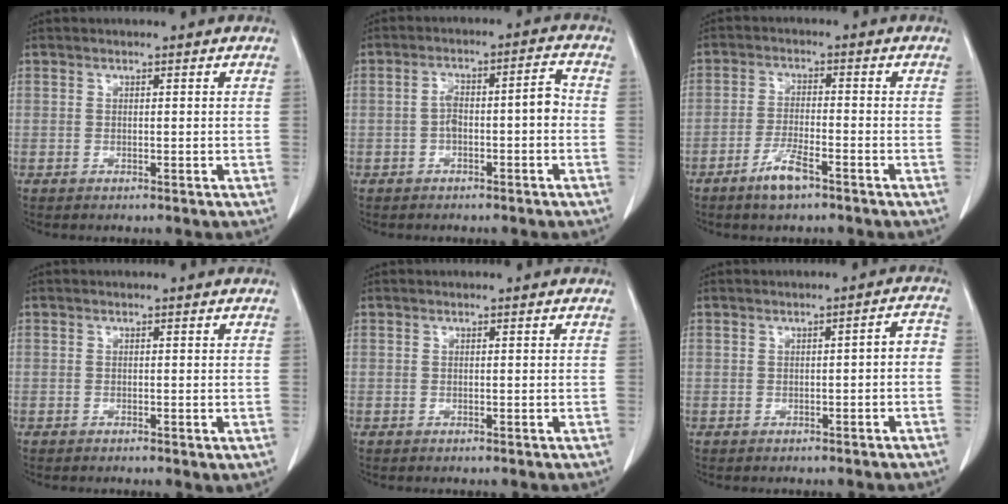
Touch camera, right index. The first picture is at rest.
{"total": 5.9, "force": [-1.1, 1.6, 5.5], "torque": [-0.094, 0.029, -0.017]}
{"total": 4.9, "force": [-3.3, 0.9, 3.5], "torque": [-0.072, -0.003, -0.061]}
{"total": 0.6, "force": [-0.2, 0.2, 0.5], "torque": [-0.010, -0.002, -0.005]}
{"total": 0.0}
{"total": 2.5, "force": [-0.7, 0.7, 2.3], "torque": [-0.024, 0.014, -0.010]}